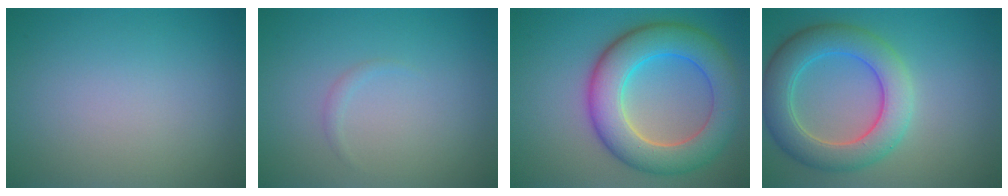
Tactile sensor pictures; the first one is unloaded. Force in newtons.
{"total": 0.6, "press": 0.5, "slide": 0.1}
{"total": 8.8, "press": 8.8, "slide": 0.4}
{"total": 6.6, "press": 6.5, "slide": 0.5}